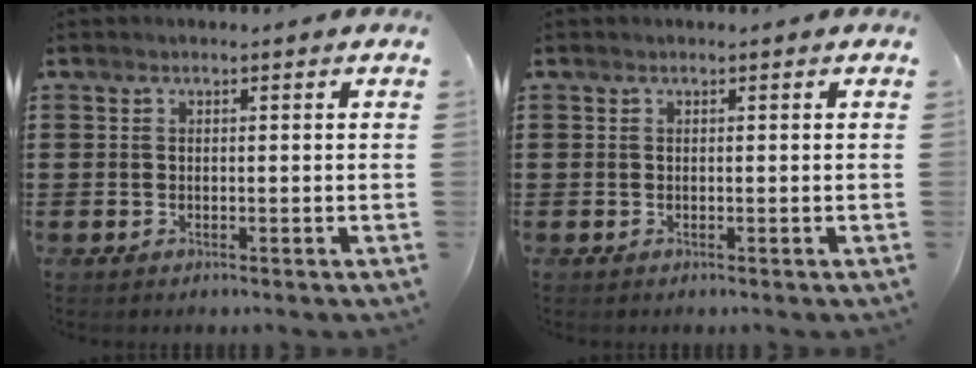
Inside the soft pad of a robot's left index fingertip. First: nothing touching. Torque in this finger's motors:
{"motor_torque": [0.01, 0.04, 0.00, 0.00]}